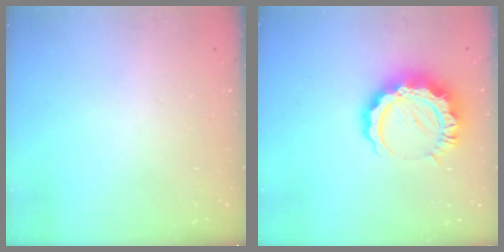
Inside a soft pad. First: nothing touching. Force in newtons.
{"total": 11.0, "press": 11.0, "slide": 1.1}